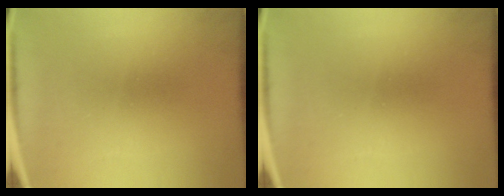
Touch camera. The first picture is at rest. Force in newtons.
{"total": 0.0}